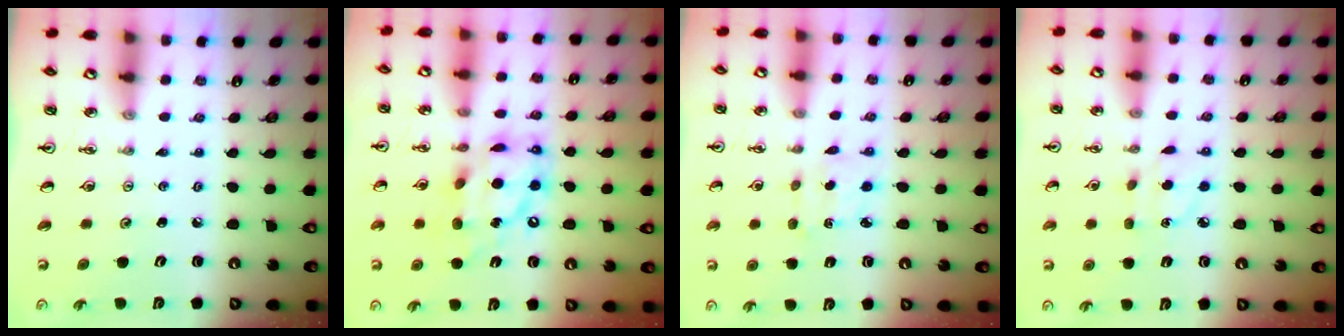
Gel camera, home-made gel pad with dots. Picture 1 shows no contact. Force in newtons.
{"total": 14.4, "press": 14.3, "slide": 1.1}
{"total": 2.7, "press": 2.6, "slide": 0.6}
{"total": 6.0, "press": 6.0, "slide": 0.6}